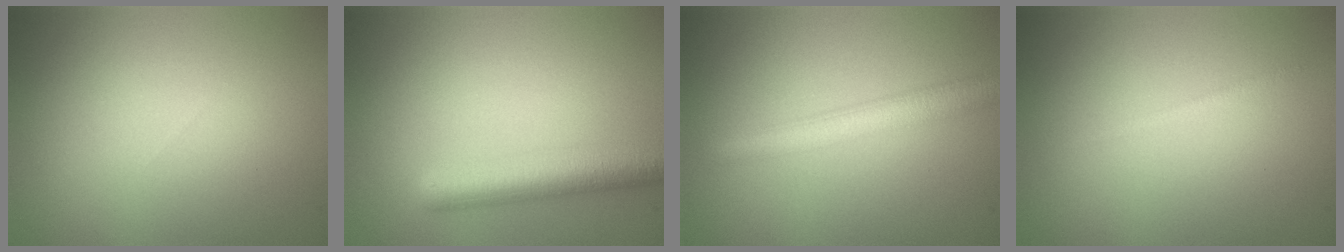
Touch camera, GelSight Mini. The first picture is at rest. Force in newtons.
{"total": 5.1, "press": 5.1, "slide": 0.1}
{"total": 3.7, "press": 3.7, "slide": 0.1}
{"total": 0.6, "press": 0.6, "slide": 0.0}